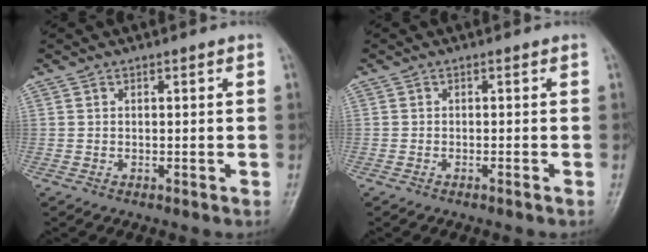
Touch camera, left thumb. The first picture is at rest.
{"total": 0.6, "force": [-0.5, -0.1, 0.2], "torque": [-0.006, 0.002, -0.010]}